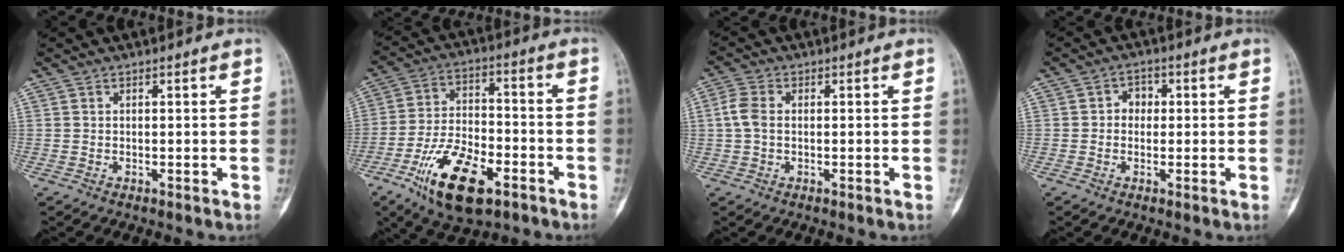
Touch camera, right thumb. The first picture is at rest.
{"total": 16.5, "force": [-8.3, 7.7, 12.0], "torque": [-0.200, 0.038, -0.141]}
{"total": 3.8, "force": [0.0, 2.5, 2.9], "torque": [-0.072, 0.009, -0.007]}
{"total": 3.0, "force": [0.1, 2.6, 1.5], "torque": [0.002, 0.010, -0.006]}